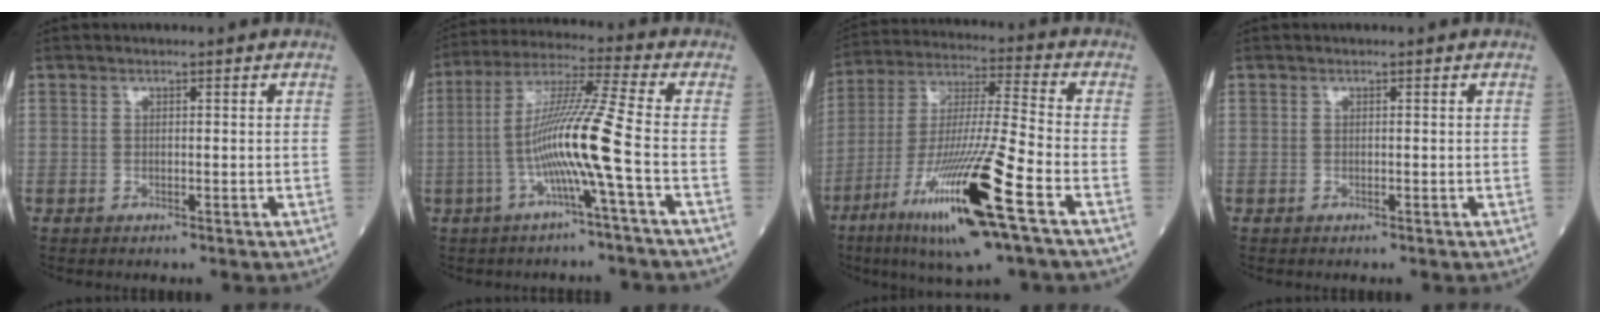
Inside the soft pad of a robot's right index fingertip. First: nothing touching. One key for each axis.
{"total": 11.1, "fx": -2.9, "fy": -1.9, "fz": 10.5, "tx": -0.205, "ty": 0.010, "tz": -0.059}
{"total": 19.2, "fx": -9.1, "fy": 0.5, "fz": 16.9, "tx": -0.337, "ty": -0.036, "tz": -0.169}
{"total": 0.0}